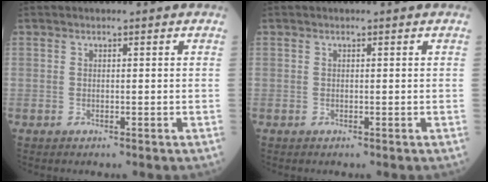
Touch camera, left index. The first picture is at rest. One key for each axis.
{"total": 0.0}